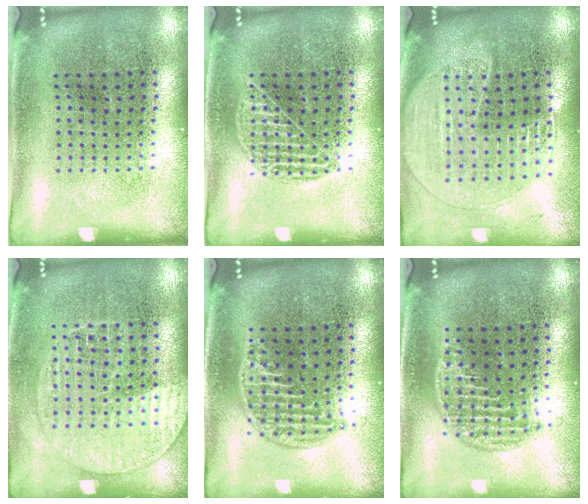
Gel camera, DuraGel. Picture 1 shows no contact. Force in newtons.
{"total": 1.4, "press": 1.4, "slide": 0.2}
{"total": 1.7, "press": 1.5, "slide": 0.6}
{"total": 1.4, "press": 1.3, "slide": 0.5}
{"total": 1.2, "press": 1.1, "slide": 0.5}
{"total": 1.3, "press": 1.1, "slide": 0.6}